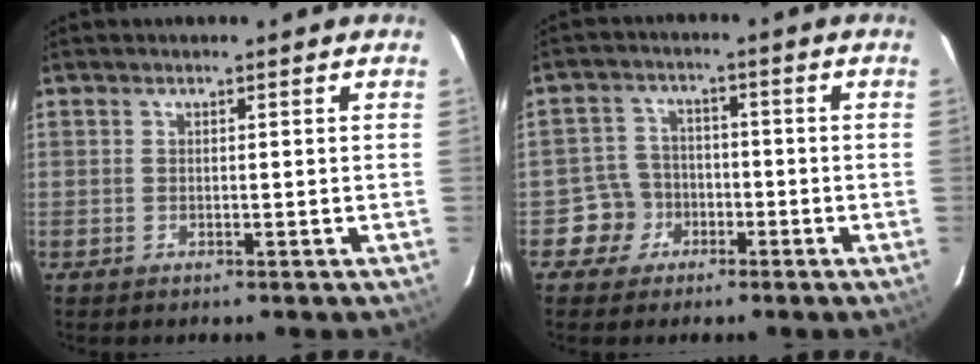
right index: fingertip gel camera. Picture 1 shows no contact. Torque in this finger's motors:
{"motor_torque": [-0.05, -0.04, -0.48, -0.21]}